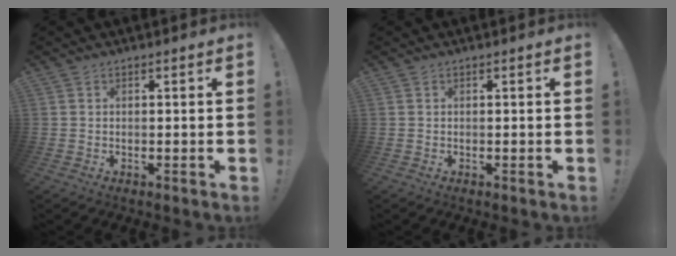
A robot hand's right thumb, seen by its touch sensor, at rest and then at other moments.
{"total": 0.0}